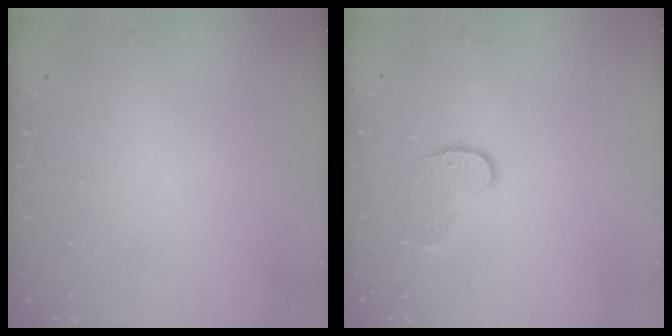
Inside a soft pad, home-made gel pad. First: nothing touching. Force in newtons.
{"total": 6.8, "press": 6.8, "slide": 0.2}